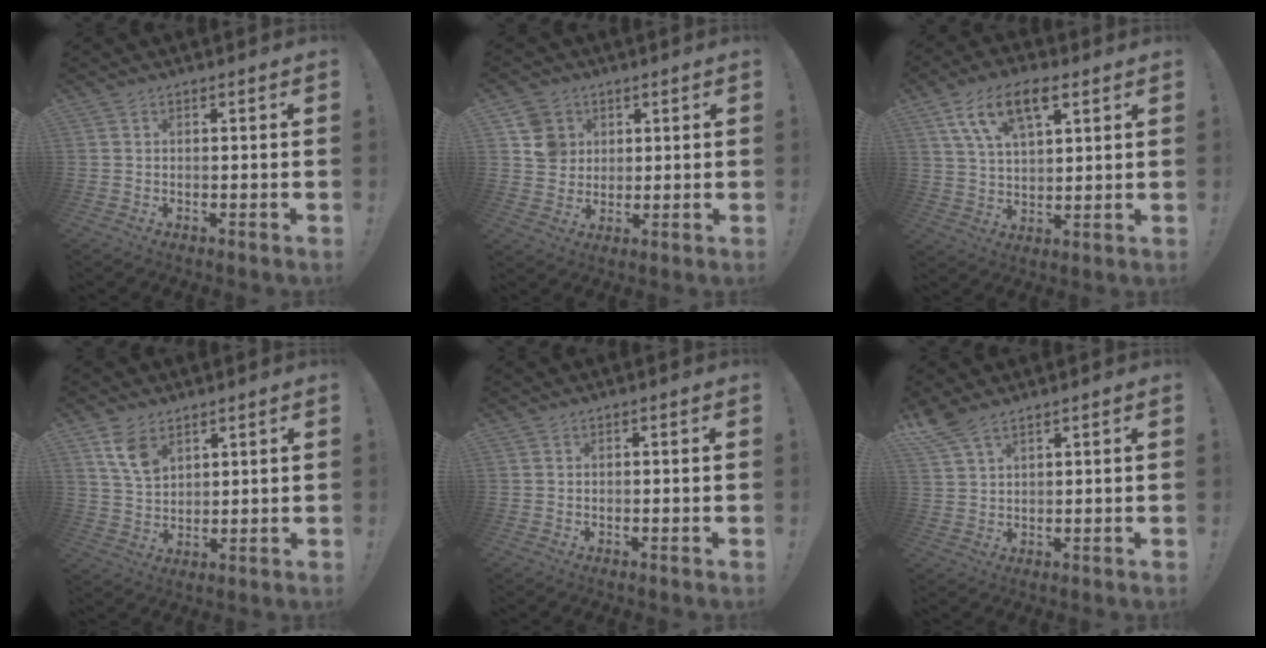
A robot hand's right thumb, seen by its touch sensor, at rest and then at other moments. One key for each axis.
{"total": 8.3, "fx": 3.3, "fy": 7.3, "fz": 2.2, "tx": -0.024, "ty": -0.011, "tz": 0.069}
{"total": 12.8, "fx": 6.4, "fy": 6.3, "fz": 9.1, "tx": -0.166, "ty": -0.003, "tz": 0.119}
{"total": 7.8, "fx": 4.7, "fy": 4.5, "fz": 4.3, "tx": -0.073, "ty": -0.020, "tz": 0.090}
{"total": 0.0}
{"total": 5.4, "fx": 4.3, "fy": 1.5, "fz": 3.0, "tx": -0.071, "ty": -0.018, "tz": 0.083}